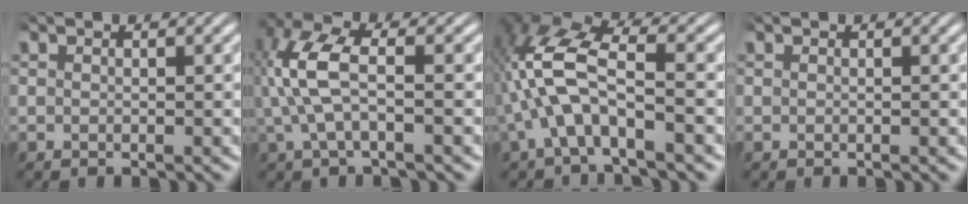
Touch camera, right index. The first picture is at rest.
{"total": 5.3, "force": [0.4, 2.5, 4.7], "torque": [-0.116, -0.001, 0.010]}
{"total": 6.8, "force": [0.5, 3.5, 5.9], "torque": [-0.141, -0.012, 0.014]}
{"total": 0.0}